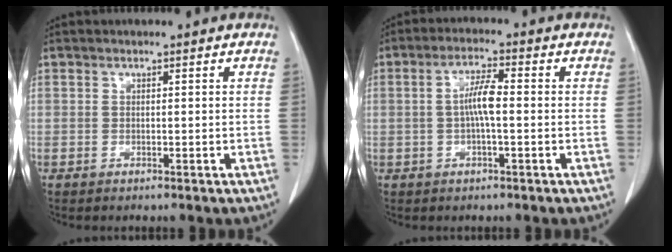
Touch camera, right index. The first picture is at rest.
{"total": 5.0, "force": [-0.1, 0.8, 5.0], "torque": [-0.097, 0.009, -0.003]}